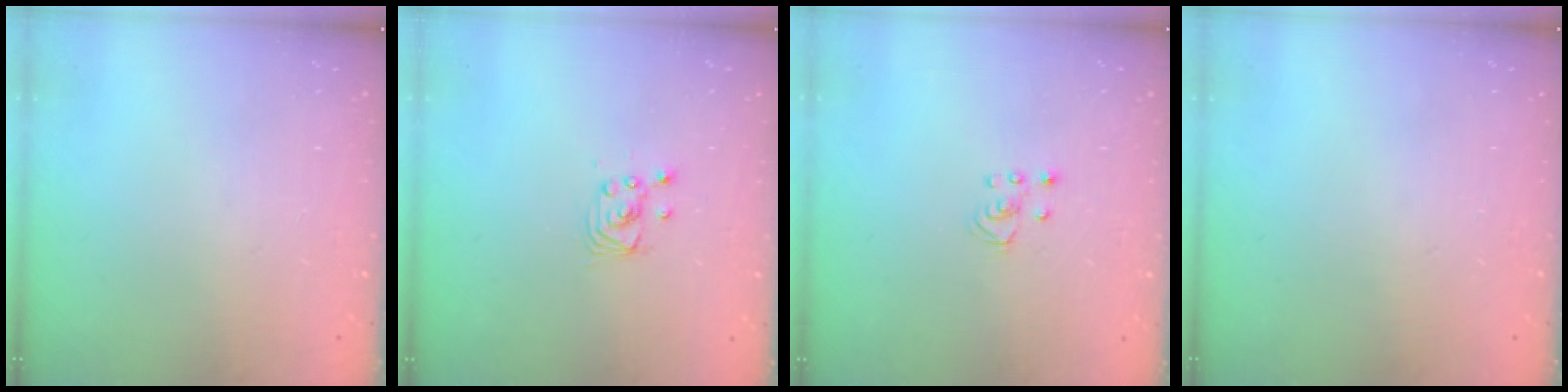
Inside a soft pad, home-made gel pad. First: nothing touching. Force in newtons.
{"total": 2.9, "press": 2.9, "slide": 0.2}
{"total": 2.5, "press": 2.5, "slide": 0.2}
{"total": 0.0}